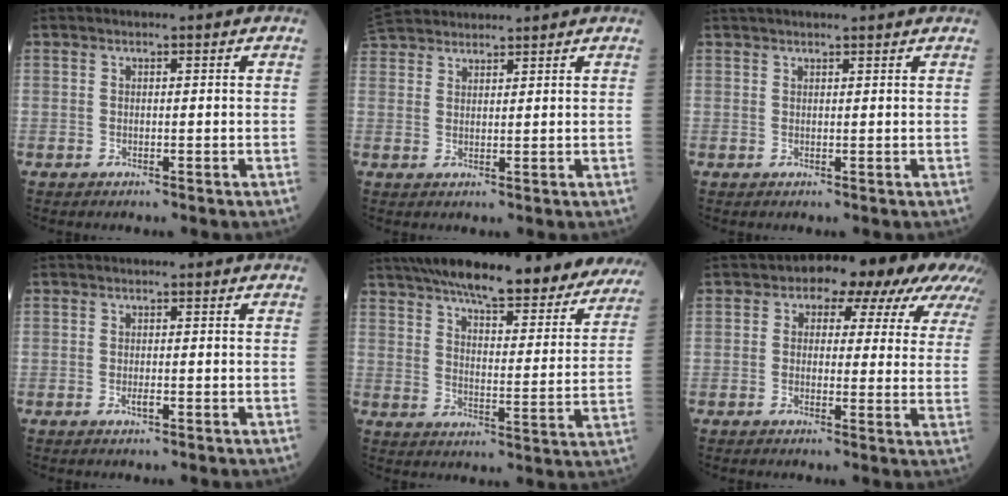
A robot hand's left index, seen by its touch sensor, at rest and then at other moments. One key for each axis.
{"total": 7.0, "fx": 6.6, "fy": 1.5, "fz": 1.8, "tx": -0.038, "ty": 0.037, "tz": 0.125}
{"total": 5.8, "fx": 5.2, "fy": 0.1, "fz": 2.5, "tx": -0.033, "ty": 0.035, "tz": 0.072}
{"total": 1.0, "fx": -0.6, "fy": 0.2, "fz": 0.8, "tx": -0.019, "ty": -0.002, "tz": -0.009}
{"total": 28.4, "fx": 24.3, "fy": 5.7, "fz": 13.5, "tx": -0.209, "ty": -0.020, "tz": 0.308}
{"total": 12.8, "fx": 8.1, "fy": 6.7, "fz": 7.4, "tx": -0.065, "ty": 0.035, "tz": 0.071}